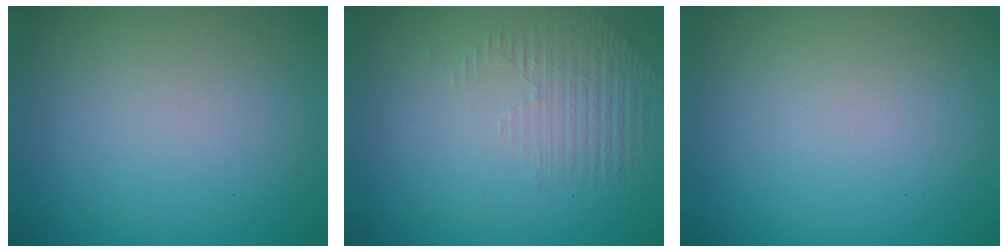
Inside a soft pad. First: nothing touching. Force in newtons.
{"total": 1.3, "press": 0.5, "slide": 1.2}
{"total": 0.0}